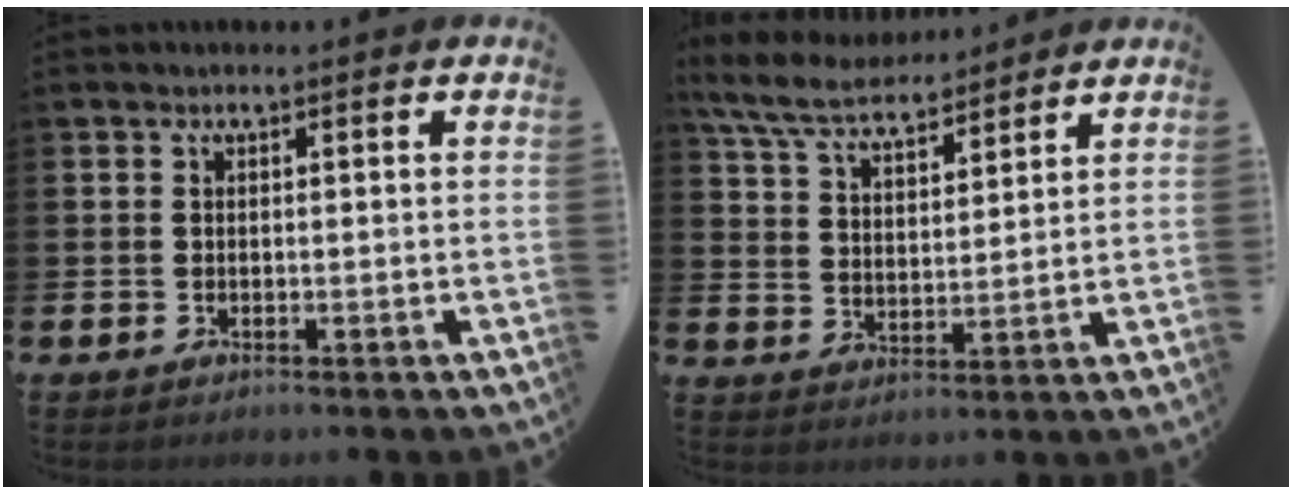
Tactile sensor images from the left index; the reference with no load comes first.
{"total": 7.5, "force": [7.0, 1.6, 2.2], "torque": [-0.066, -0.034, 0.128]}